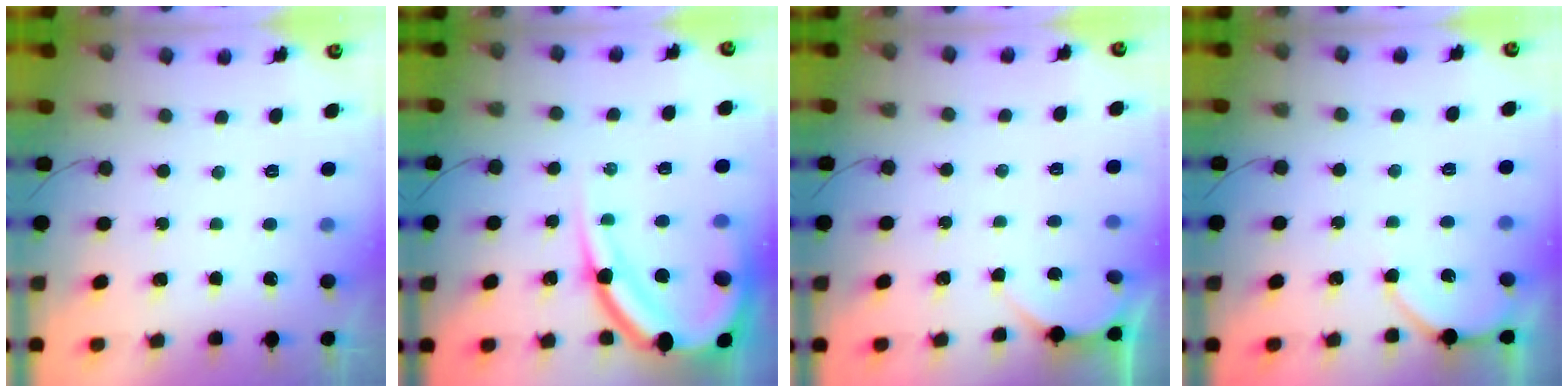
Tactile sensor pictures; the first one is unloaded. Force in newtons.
{"total": 15.9, "press": 15.8, "slide": 1.6}
{"total": 1.8, "press": 1.8, "slide": 0.2}
{"total": 2.9, "press": 2.9, "slide": 0.3}